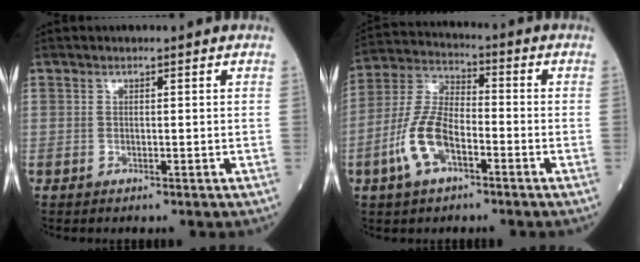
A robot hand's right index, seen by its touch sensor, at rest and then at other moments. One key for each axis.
{"total": 10.1, "fx": -4.1, "fy": 4.4, "fz": 8.1, "tx": -0.185, "ty": 0.010, "tz": -0.084}